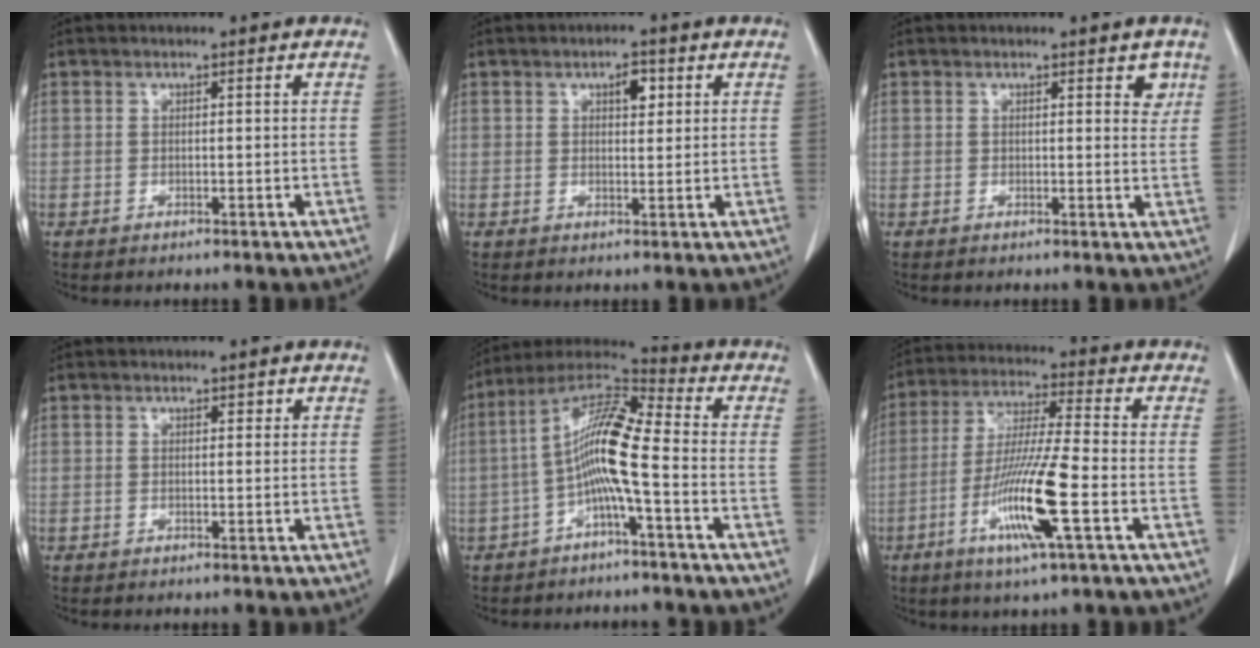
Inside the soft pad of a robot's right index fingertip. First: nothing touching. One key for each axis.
{"total": 2.9, "fx": 1.2, "fy": 1.3, "fz": 2.3, "tx": -0.034, "ty": 0.001, "tz": 0.018}
{"total": 2.6, "fx": 1.4, "fy": 1.3, "fz": 1.8, "tx": -0.011, "ty": -0.005, "tz": 0.014}
{"total": 0.7, "fx": 0.4, "fy": 0.4, "fz": 0.4, "tx": -0.003, "ty": -0.001, "tz": 0.004}
{"total": 10.4, "fx": -2.2, "fy": 0.7, "fz": 10.1, "tx": -0.196, "ty": 0.025, "tz": -0.051}
{"total": 13.0, "fx": -4.5, "fy": -0.1, "fz": 12.2, "tx": -0.243, "ty": -0.019, "tz": -0.088}